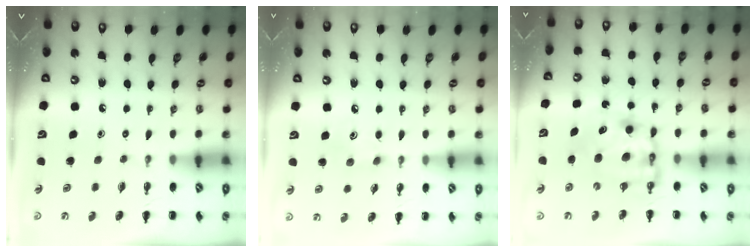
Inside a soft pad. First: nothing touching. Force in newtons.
{"total": 4.7, "press": 4.5, "slide": 1.3}
{"total": 9.8, "press": 9.5, "slide": 2.5}